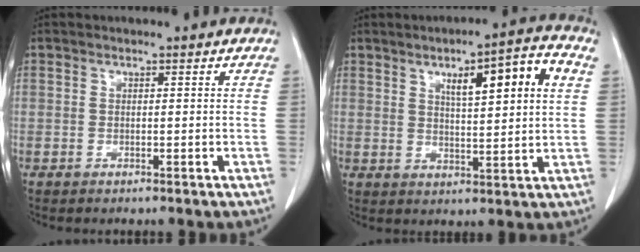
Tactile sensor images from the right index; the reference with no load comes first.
{"total": 10.5, "force": [3.8, 1.2, 9.7], "torque": [-0.147, 0.017, 0.054]}